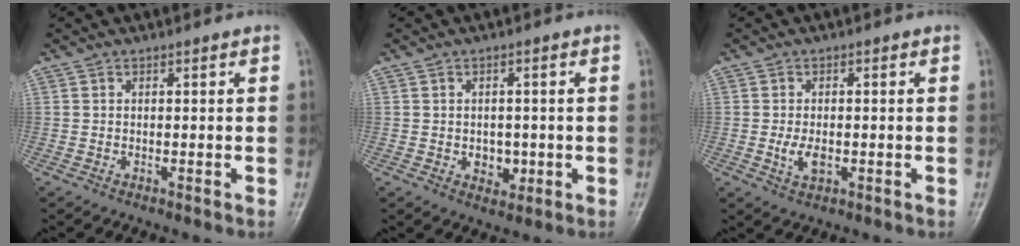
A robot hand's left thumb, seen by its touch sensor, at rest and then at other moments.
{"total": 3.9, "force": [-0.6, 3.0, 2.4], "torque": [-0.014, 0.001, -0.002]}
{"total": 3.7, "force": [-0.7, 2.1, 2.9], "torque": [-0.055, -0.004, -0.012]}